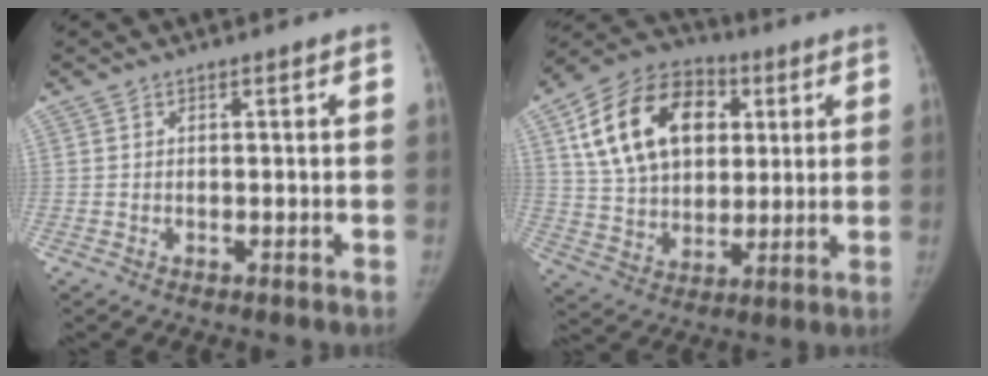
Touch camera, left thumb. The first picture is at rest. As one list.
[{"total": 21.4, "force": [6.4, 15.0, 13.8], "torque": [-0.221, 0.003, 0.108]}]